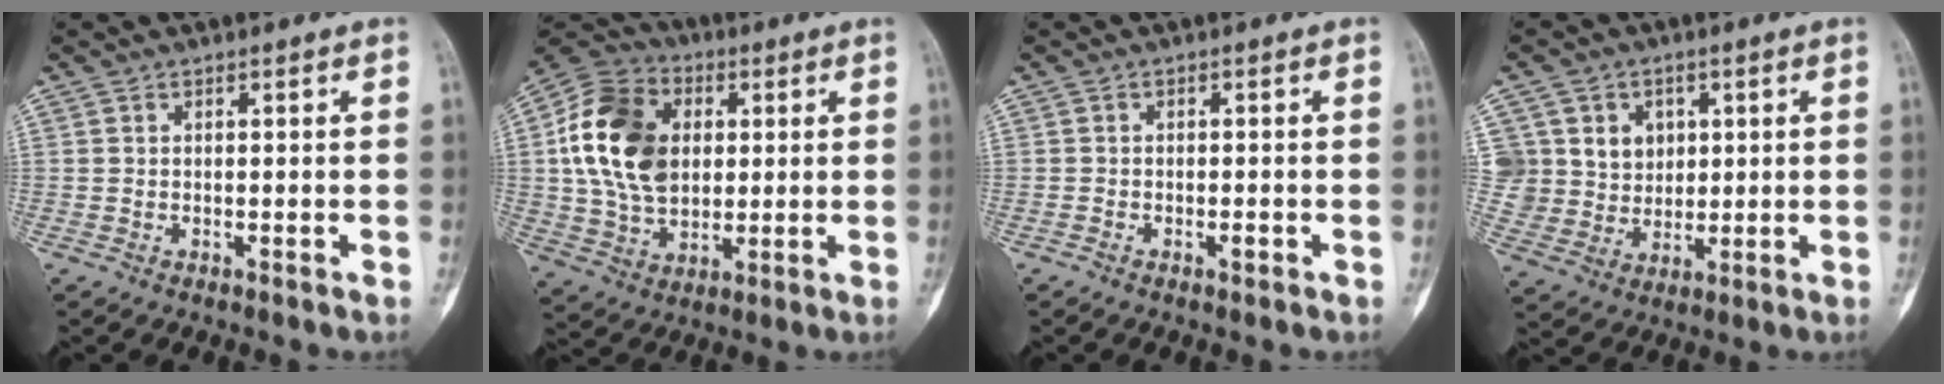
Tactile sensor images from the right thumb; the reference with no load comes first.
{"total": 18.2, "force": [2.6, 13.1, 12.3], "torque": [-0.210, 0.007, 0.043]}
{"total": 1.2, "force": [-0.6, 0.6, 0.8], "torque": [-0.012, 0.002, -0.011]}
{"total": 10.2, "force": [3.2, 9.3, 2.5], "torque": [-0.008, -0.006, 0.068]}